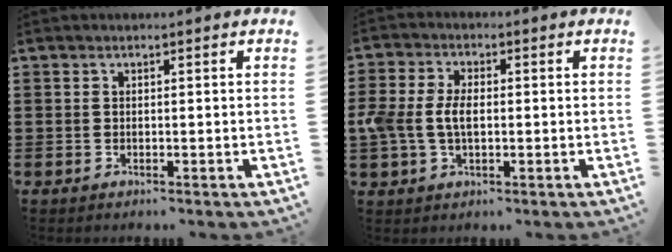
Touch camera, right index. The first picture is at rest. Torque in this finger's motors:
{"motor_torque": [0.38, -0.13, 0.66, 0.20]}